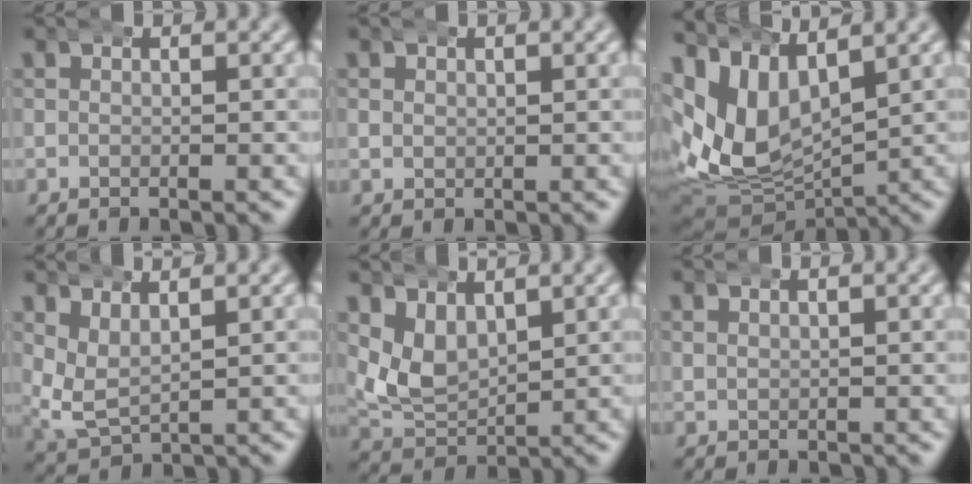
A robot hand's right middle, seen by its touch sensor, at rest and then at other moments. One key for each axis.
{"total": 1.0, "fx": 0.5, "fy": 0.8, "fz": 0.2, "tx": -0.012, "ty": -0.006, "tz": 0.014}
{"total": 11.5, "fx": 1.2, "fy": 8.8, "fz": 7.3, "tx": -0.168, "ty": -0.027, "tz": 0.029}
{"total": 4.7, "fx": 1.8, "fy": 3.5, "fz": 2.6, "tx": -0.083, "ty": -0.024, "tz": 0.044}
{"total": 5.8, "fx": 1.9, "fy": 4.5, "fz": 3.1, "tx": -0.090, "ty": -0.018, "tz": 0.041}
{"total": 0.9, "fx": 0.7, "fy": 0.6, "fz": 0.2, "tx": -0.010, "ty": -0.002, "tz": 0.018}